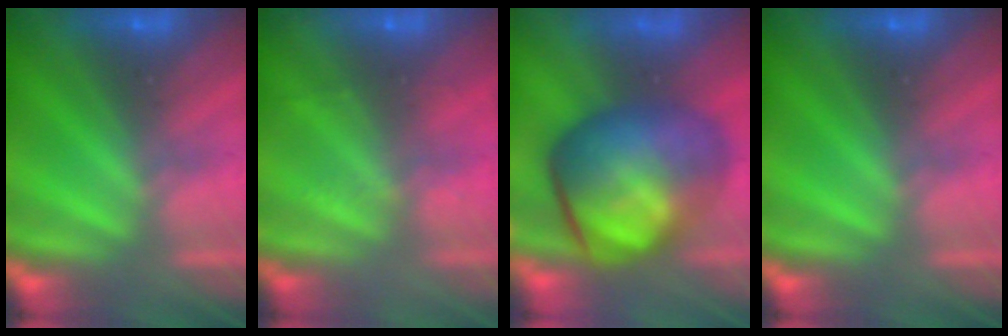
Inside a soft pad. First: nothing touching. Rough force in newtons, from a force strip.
{"total": 2.0}
{"total": 8.7}
{"total": 0.0}